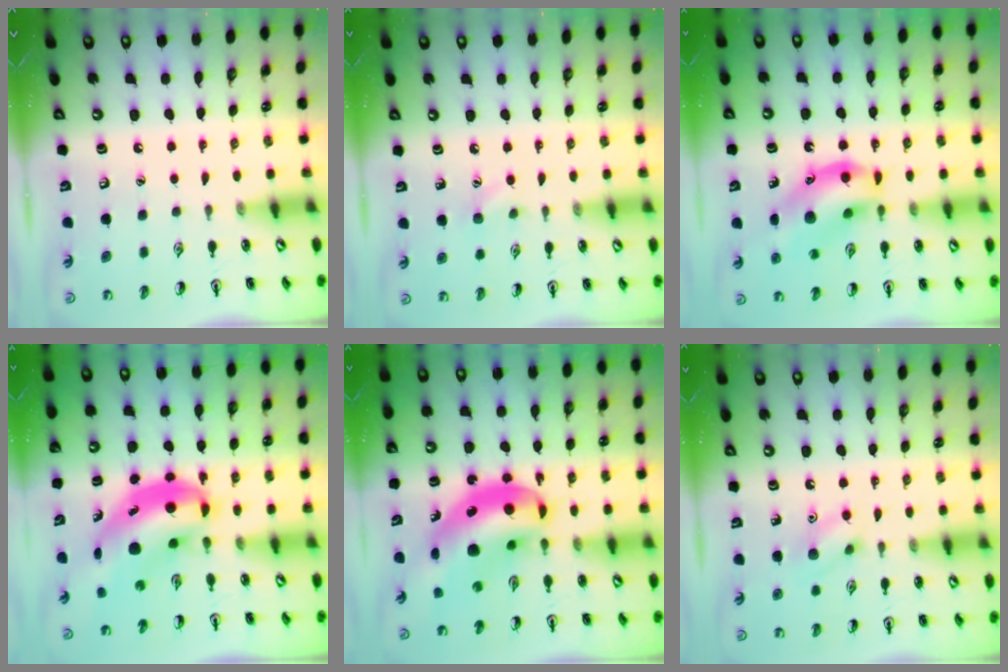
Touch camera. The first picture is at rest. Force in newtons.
{"total": 5.0, "press": 4.8, "slide": 1.4}
{"total": 14.9, "press": 14.5, "slide": 3.2}
{"total": 7.4, "press": 7.2, "slide": 1.7}
{"total": 13.6, "press": 12.9, "slide": 4.2}
{"total": 7.5, "press": 7.4, "slide": 0.6}